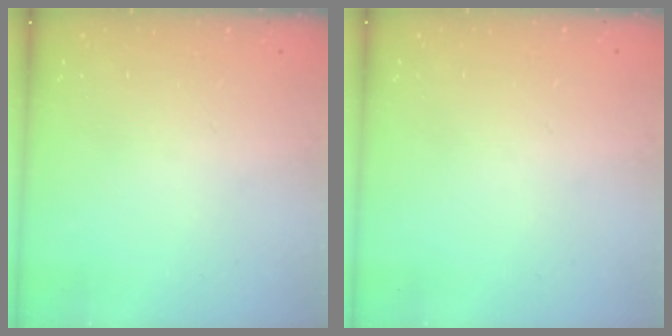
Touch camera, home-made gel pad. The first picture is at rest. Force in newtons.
{"total": 0.0}